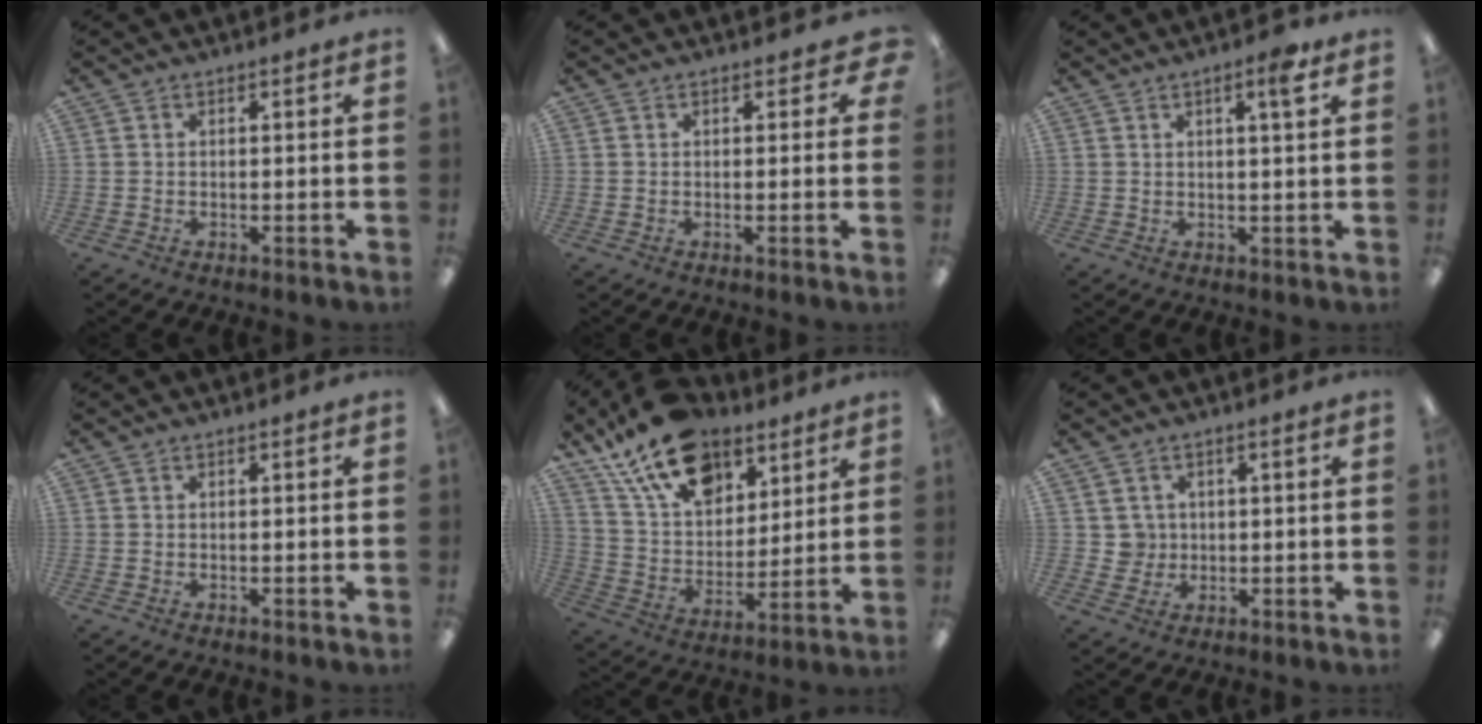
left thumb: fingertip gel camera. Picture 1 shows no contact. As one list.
[{"total": 2.3, "force": [1.1, 1.4, 1.4], "torque": [-0.012, 0.000, 0.016]}, {"total": 4.1, "force": [2.4, 0.5, 3.3], "torque": [-0.048, -0.005, 0.033]}, {"total": 0.0}, {"total": 19.7, "force": [13.0, 11.1, 9.9], "torque": [-0.173, -0.064, 0.236]}, {"total": 3.7, "force": [1.0, 3.5, 0.1], "torque": [0.002, 0.002, 0.014]}]